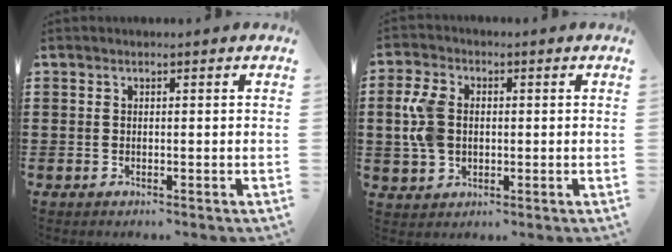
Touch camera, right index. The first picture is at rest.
{"total": 6.5, "force": [0.5, 4.6, 4.5], "torque": [-0.125, 0.006, 0.000]}